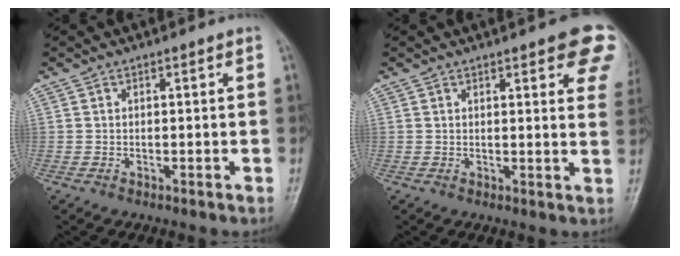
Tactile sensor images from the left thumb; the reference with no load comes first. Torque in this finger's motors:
{"motor_torque": [1.85, 1.38, 1.37, -1.02, 0.04]}